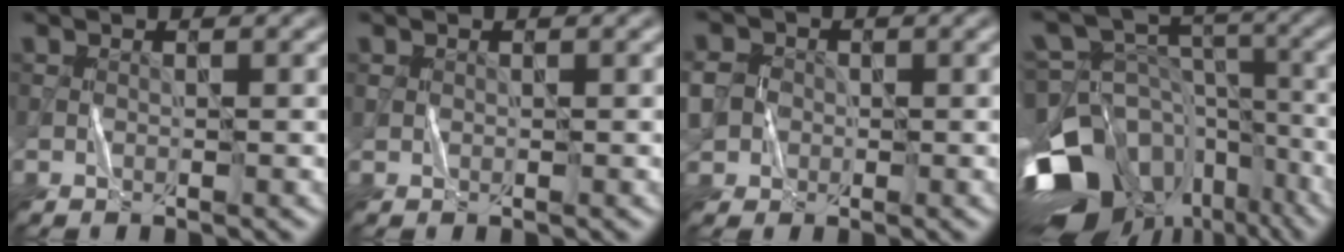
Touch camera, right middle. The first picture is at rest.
{"total": 0.5, "force": [0.2, 0.5, 0.1], "torque": [0.000, 0.000, 0.004]}
{"total": 6.2, "force": [-0.8, 5.7, 2.3], "torque": [-0.058, 0.013, -0.039]}
{"total": 16.4, "force": [-9.5, 10.7, 8.0], "torque": [-0.181, -0.008, -0.144]}